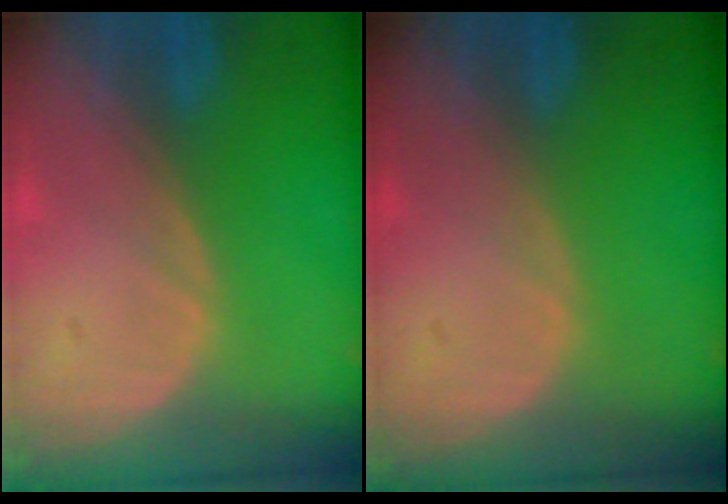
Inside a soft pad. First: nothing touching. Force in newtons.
{"total": 0.0}